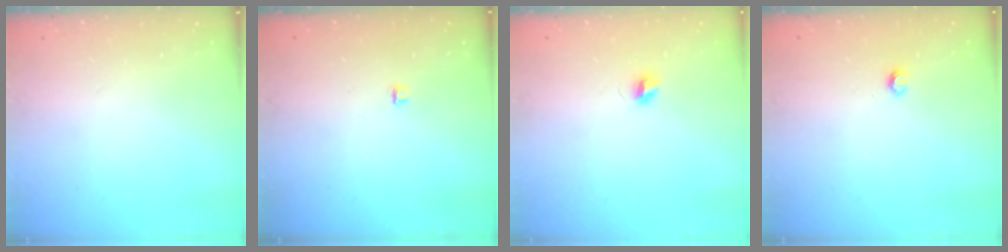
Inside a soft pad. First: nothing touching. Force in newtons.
{"total": 3.8, "press": 3.8, "slide": 0.5}
{"total": 5.0, "press": 5.0, "slide": 0.6}
{"total": 3.9, "press": 3.9, "slide": 0.5}